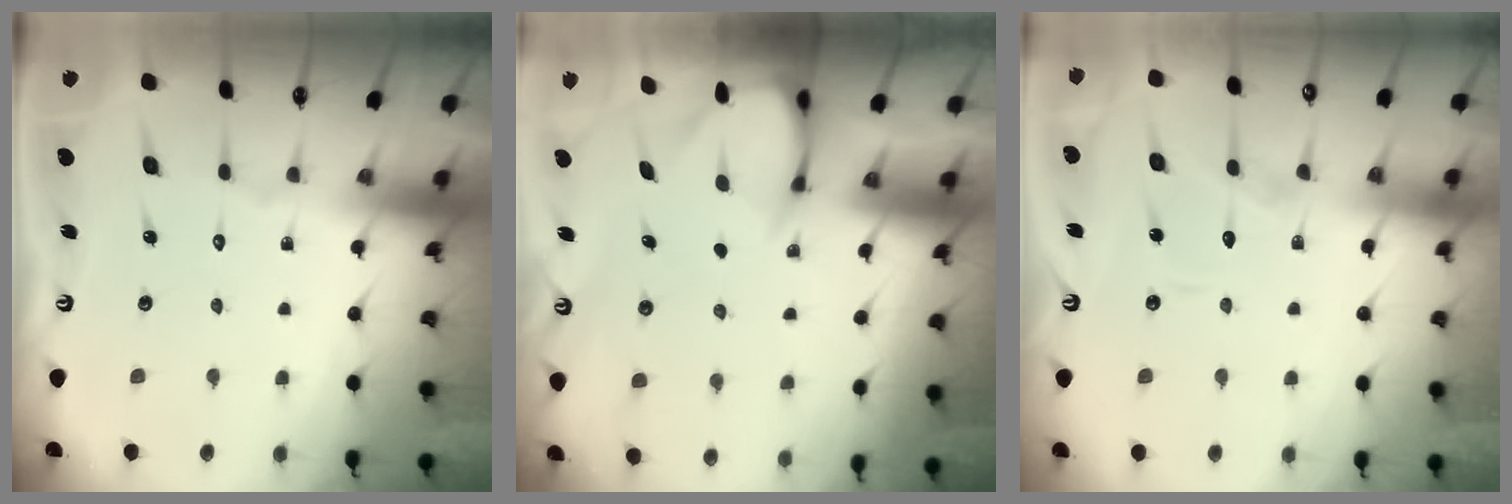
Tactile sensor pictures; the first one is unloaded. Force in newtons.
{"total": 3.3, "press": 3.3, "slide": 0.3}
{"total": 7.1, "press": 7.1, "slide": 0.7}